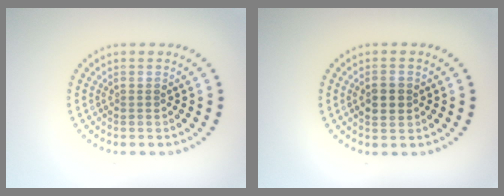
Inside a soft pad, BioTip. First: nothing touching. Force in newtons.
{"total": 2.5, "press": 2.5, "slide": 0.2}